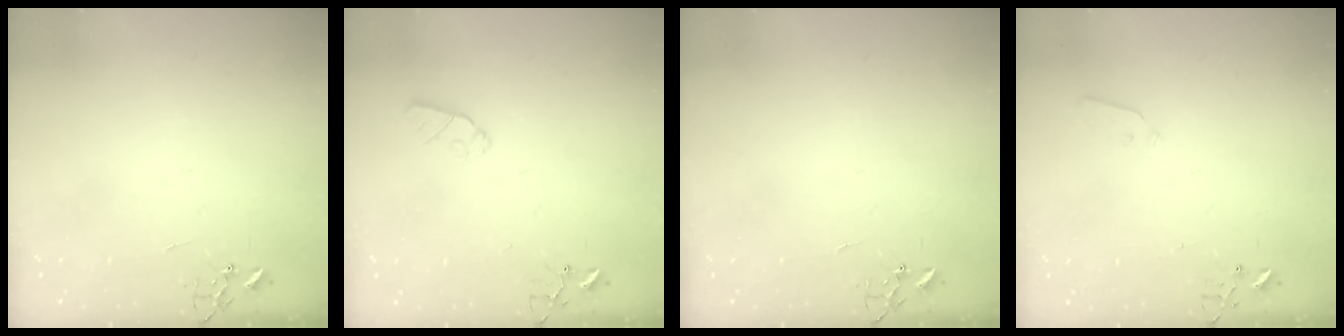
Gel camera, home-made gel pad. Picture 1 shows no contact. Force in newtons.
{"total": 6.2, "press": 6.2, "slide": 0.3}
{"total": 0.0}
{"total": 2.9, "press": 2.8, "slide": 0.8}